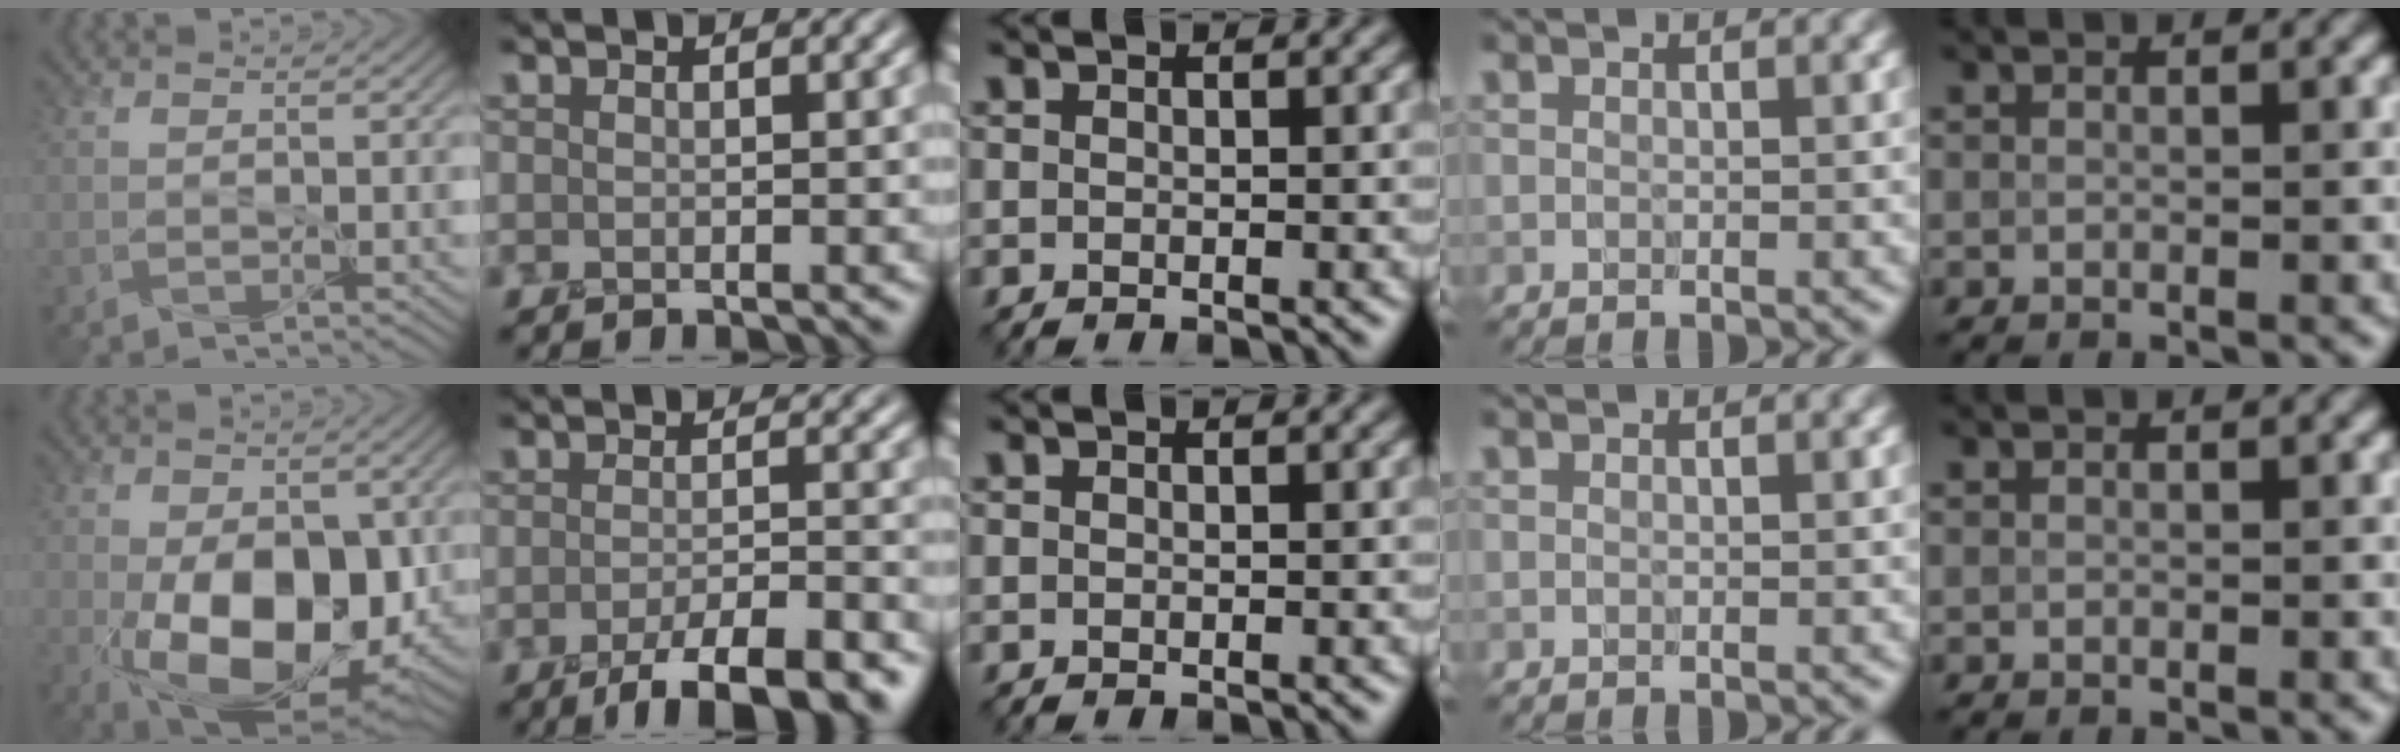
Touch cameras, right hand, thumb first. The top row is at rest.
{"thumb": {"total": 14.9, "force": [-2.7, 8.6, 11.8], "torque": [-0.191, -0.023, -0.041]}, "index": {"total": 6.9, "force": [-4.3, 1.7, 5.1], "torque": [-0.074, -0.003, -0.069]}}